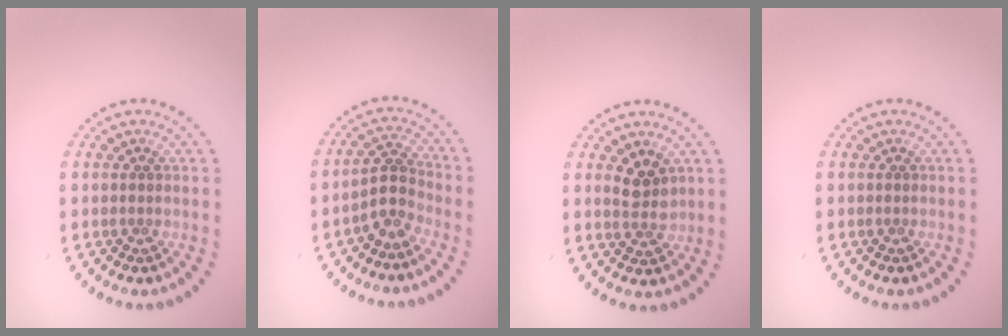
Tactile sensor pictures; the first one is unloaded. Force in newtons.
{"total": 2.5, "press": 2.0, "slide": 1.5}
{"total": 2.2, "press": 2.1, "slide": 0.7}
{"total": 0.0}